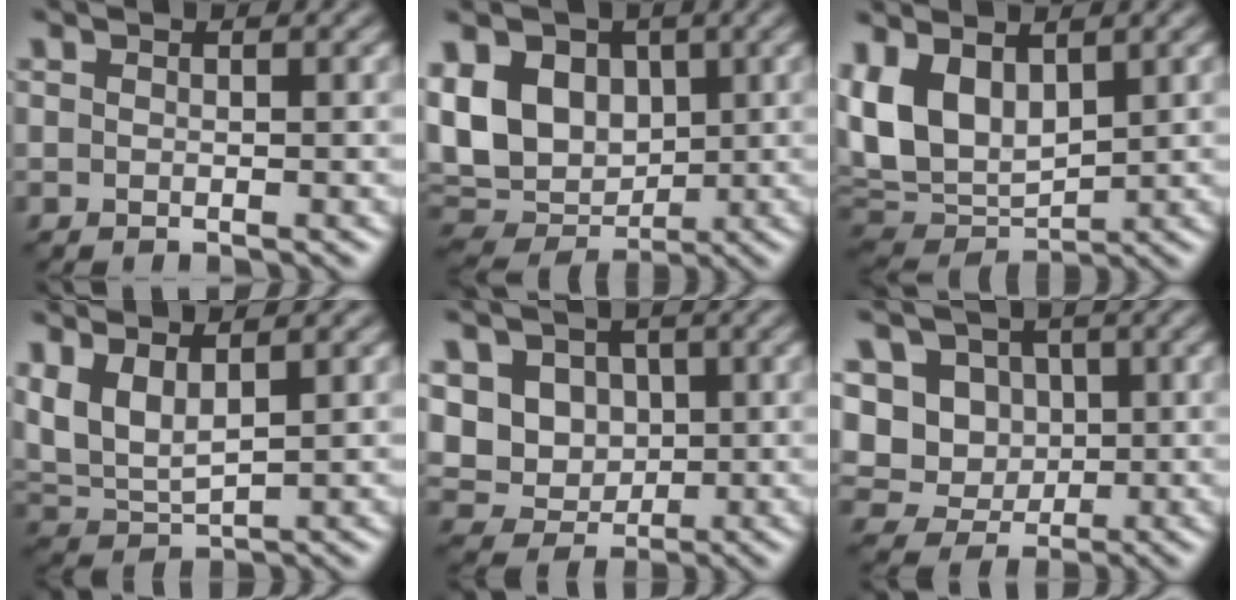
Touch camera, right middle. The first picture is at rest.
{"total": 10.6, "force": [2.2, 8.0, 6.7], "torque": [-0.134, 0.016, 0.034]}
{"total": 7.7, "force": [2.4, 4.8, 5.6], "torque": [-0.139, 0.002, 0.044]}
{"total": 4.8, "force": [2.1, 2.2, 3.7], "torque": [-0.091, 0.002, 0.048]}
{"total": 7.4, "force": [2.0, 6.3, 3.4], "torque": [-0.065, 0.020, 0.028]}
{"total": 9.2, "force": [2.1, 8.1, 3.9], "torque": [-0.083, 0.021, 0.021]}